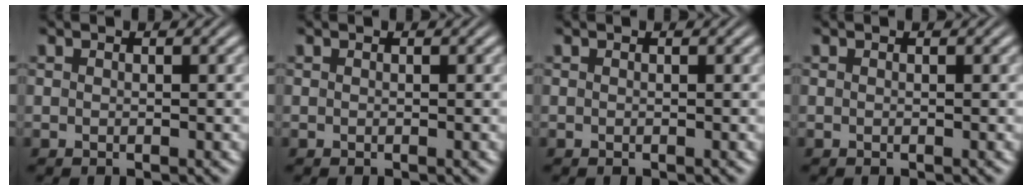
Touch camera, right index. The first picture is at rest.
{"total": 0.0}
{"total": 0.0}
{"total": 0.0}